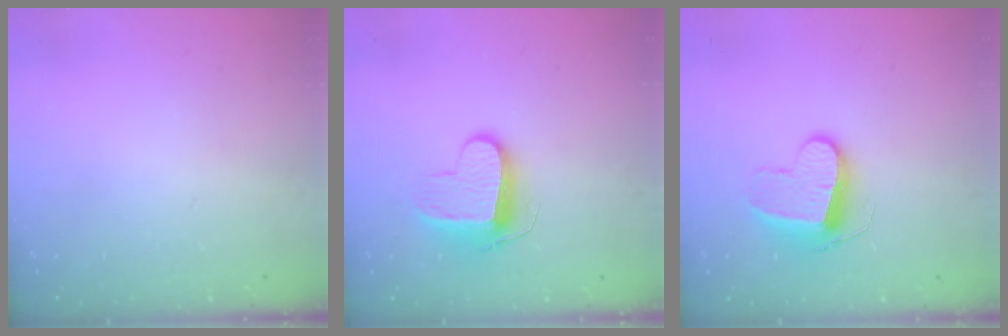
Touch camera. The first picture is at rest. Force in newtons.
{"total": 9.8, "press": 9.8, "slide": 0.1}
{"total": 10.6, "press": 10.6, "slide": 0.9}